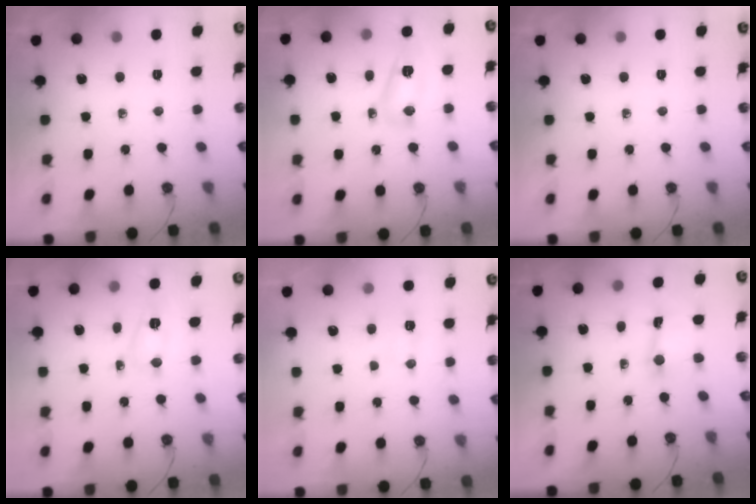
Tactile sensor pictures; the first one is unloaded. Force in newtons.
{"total": 6.6, "press": 6.5, "slide": 1.0}
{"total": 0.0}
{"total": 3.6, "press": 3.6, "slide": 0.3}
{"total": 4.1, "press": 4.0, "slide": 0.5}
{"total": 2.1, "press": 2.0, "slide": 0.6}